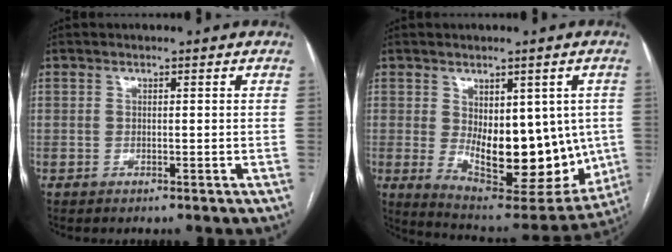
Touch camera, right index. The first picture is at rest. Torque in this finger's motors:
{"motor_torque": [0.84, 0.28, 0.83, 0.10]}